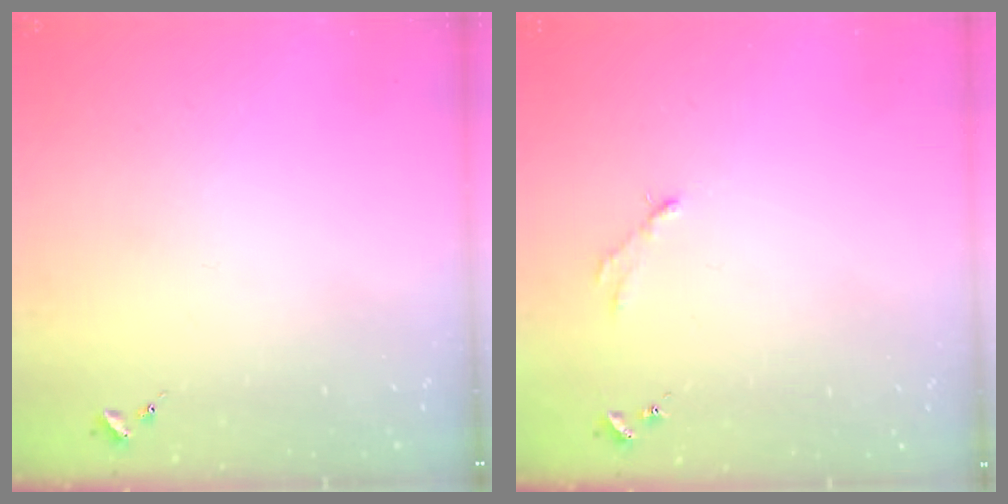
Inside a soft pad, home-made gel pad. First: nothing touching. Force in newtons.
{"total": 2.8, "press": 2.8, "slide": 0.4}